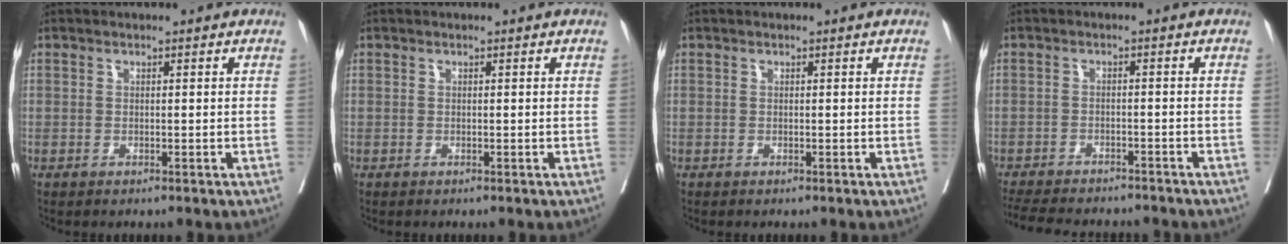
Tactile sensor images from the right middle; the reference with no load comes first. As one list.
[{"total": 0.0}, {"total": 0.0}, {"total": 15.0, "force": [-13.3, 4.2, 5.5], "torque": [-0.125, -0.012, -0.176]}]